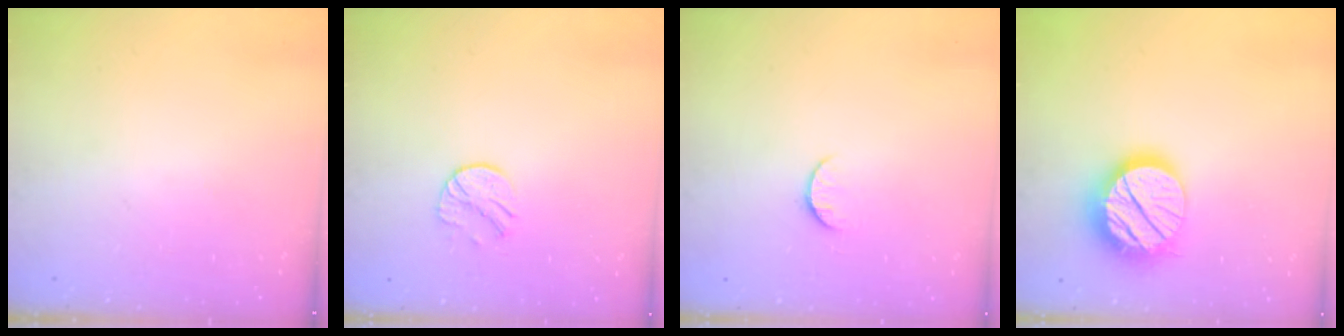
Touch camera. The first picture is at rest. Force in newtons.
{"total": 7.8, "press": 7.7, "slide": 0.7}
{"total": 5.0, "press": 5.0, "slide": 0.4}
{"total": 16.8, "press": 16.8, "slide": 1.6}